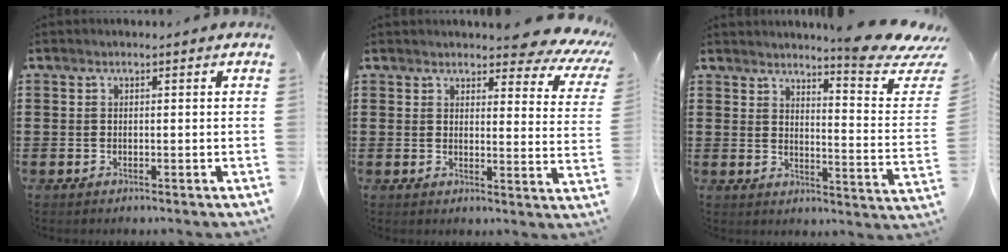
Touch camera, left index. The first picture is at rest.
{"total": 4.9, "force": [4.4, 0.9, 2.1], "torque": [-0.034, -0.025, 0.074]}
{"total": 8.2, "force": [6.7, 0.4, 4.6], "torque": [-0.068, -0.058, 0.107]}